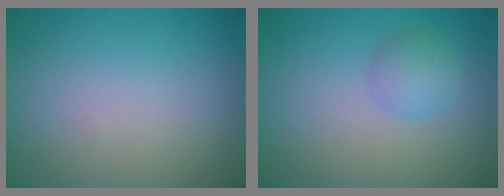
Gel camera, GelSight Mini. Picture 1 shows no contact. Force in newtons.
{"total": 2.2, "press": 2.2, "slide": 0.0}